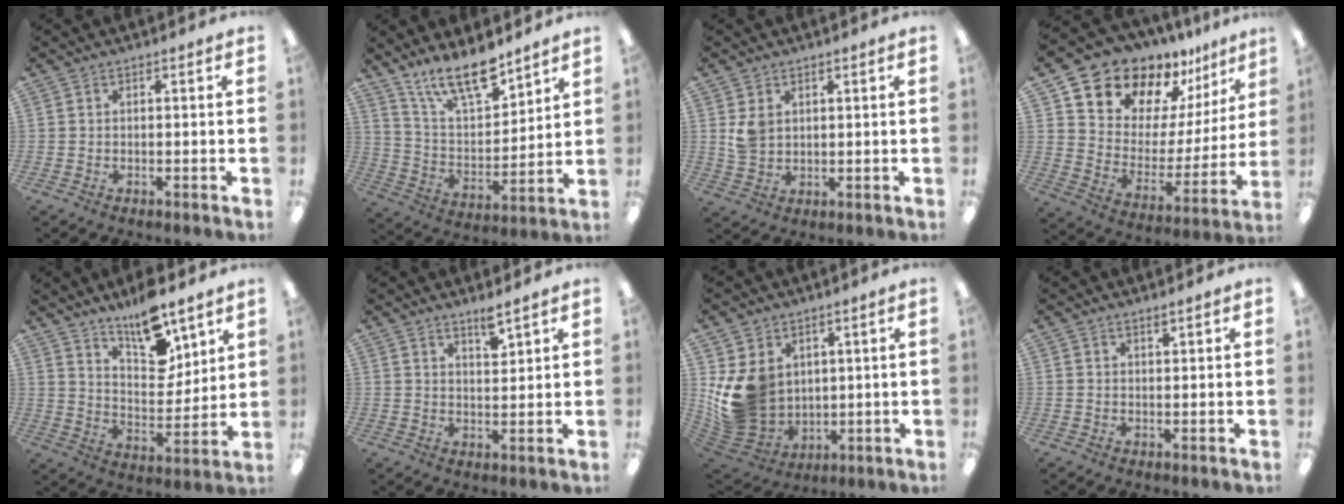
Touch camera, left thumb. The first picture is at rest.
{"total": 15.4, "force": [12.2, 5.2, 7.8], "torque": [-0.145, -0.072, 0.217]}
{"total": 4.9, "force": [1.8, 3.9, 2.4], "torque": [-0.045, 0.002, 0.035]}
{"total": 15.0, "force": [13.6, 6.2, 0.9], "torque": [-0.042, -0.139, 0.246]}
{"total": 13.7, "force": [10.3, 5.5, 7.1], "torque": [-0.112, -0.064, 0.182]}
{"total": 3.5, "force": [3.1, 0.3, 1.6], "torque": [-0.023, -0.020, 0.053]}
{"total": 12.8, "force": [2.4, 11.2, 5.8], "torque": [-0.140, -0.021, 0.056]}
{"total": 1.1, "force": [1.1, 0.2, 0.3], "torque": [-0.008, -0.002, 0.020]}